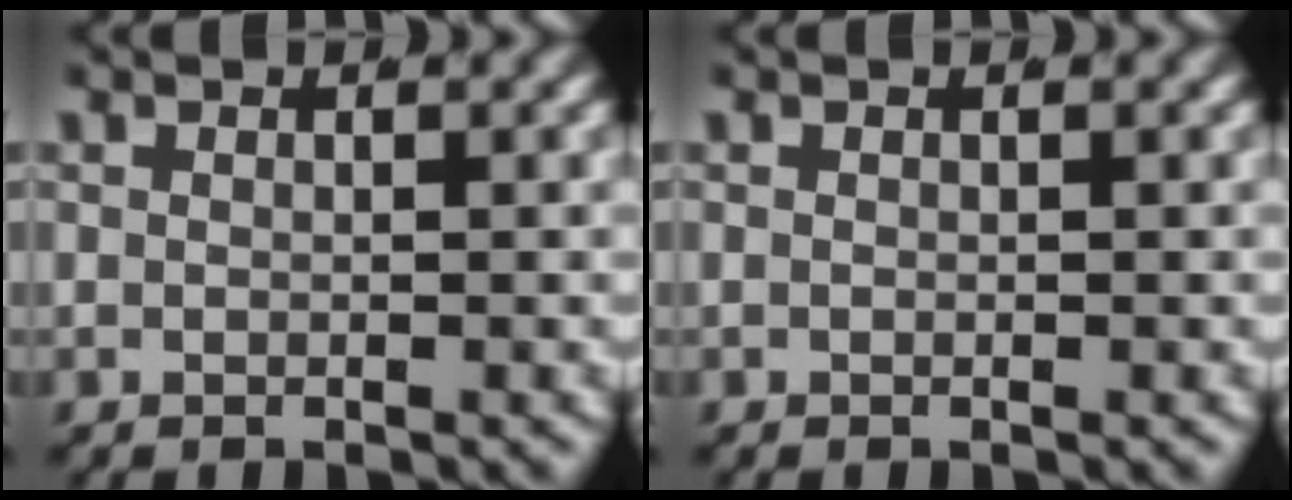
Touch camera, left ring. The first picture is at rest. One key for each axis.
{"total": 0.0}